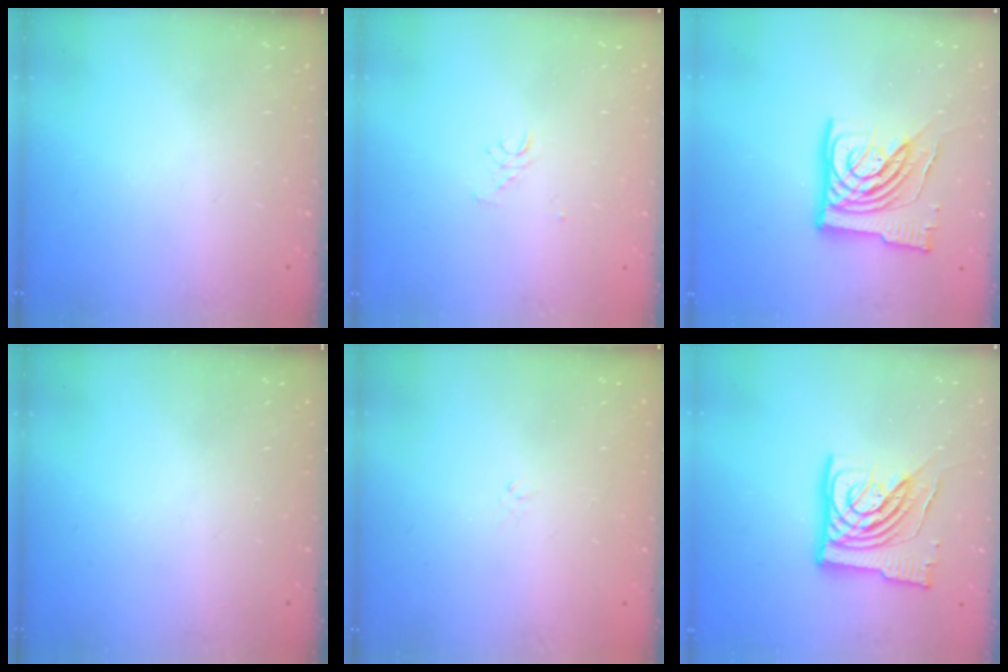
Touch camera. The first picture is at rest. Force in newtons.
{"total": 2.6, "press": 2.6, "slide": 0.1}
{"total": 14.1, "press": 13.9, "slide": 2.0}
{"total": 0.0}
{"total": 1.2, "press": 1.2, "slide": 0.4}
{"total": 14.1, "press": 13.9, "slide": 2.0}